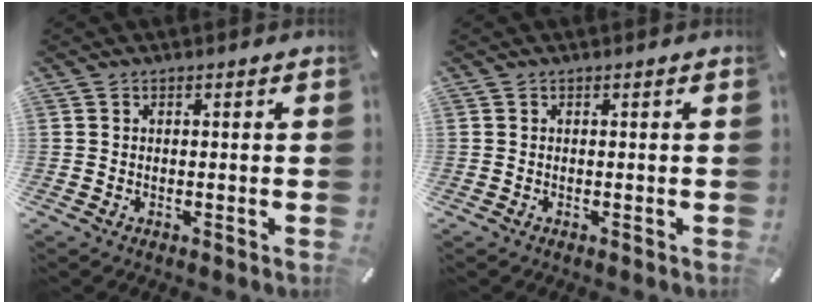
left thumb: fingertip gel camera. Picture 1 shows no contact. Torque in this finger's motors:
{"motor_torque": [0.00, 0.00, 0.02, 0.02, 0.00]}